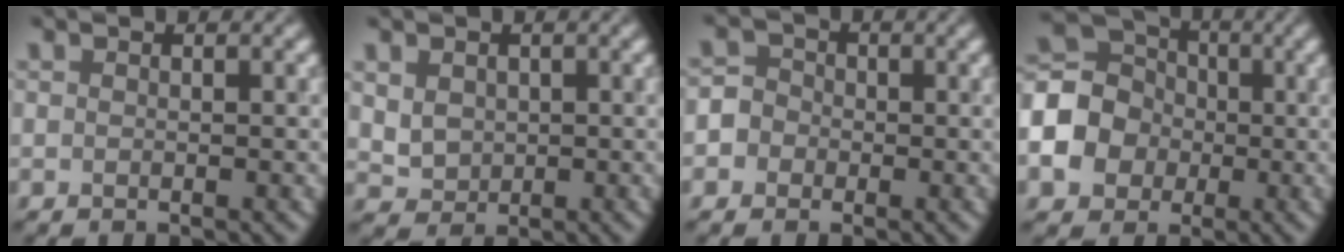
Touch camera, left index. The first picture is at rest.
{"total": 3.1, "force": [0.8, 2.7, 1.5], "torque": [-0.040, 0.006, 0.020]}
{"total": 4.4, "force": [-1.8, 3.9, 0.5], "torque": [0.012, 0.010, -0.058]}
{"total": 7.7, "force": [-1.9, 6.7, 3.3], "torque": [-0.079, -0.007, -0.054]}